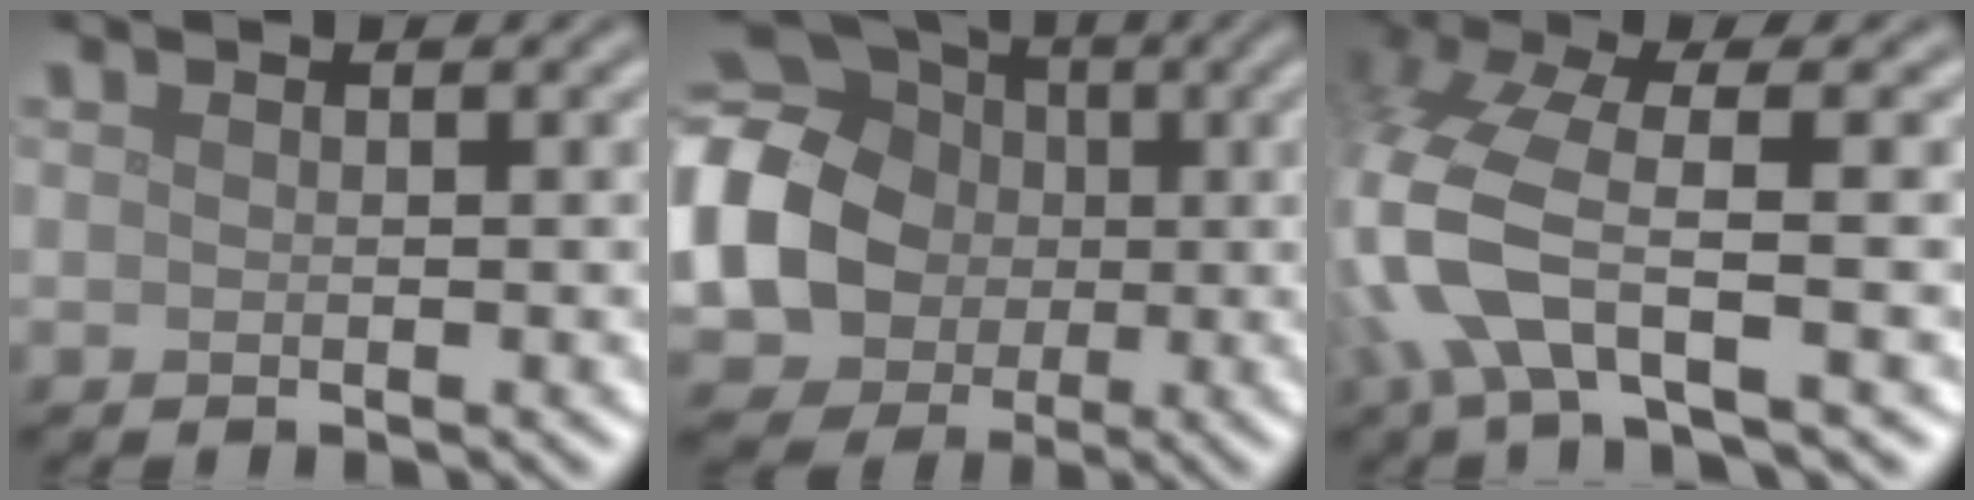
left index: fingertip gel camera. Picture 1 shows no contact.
{"total": 20.1, "force": [0.2, 18.3, 8.5], "torque": [-0.222, 0.011, -0.050]}
{"total": 7.0, "force": [-1.3, 2.5, 6.4], "torque": [-0.156, 0.002, -0.039]}